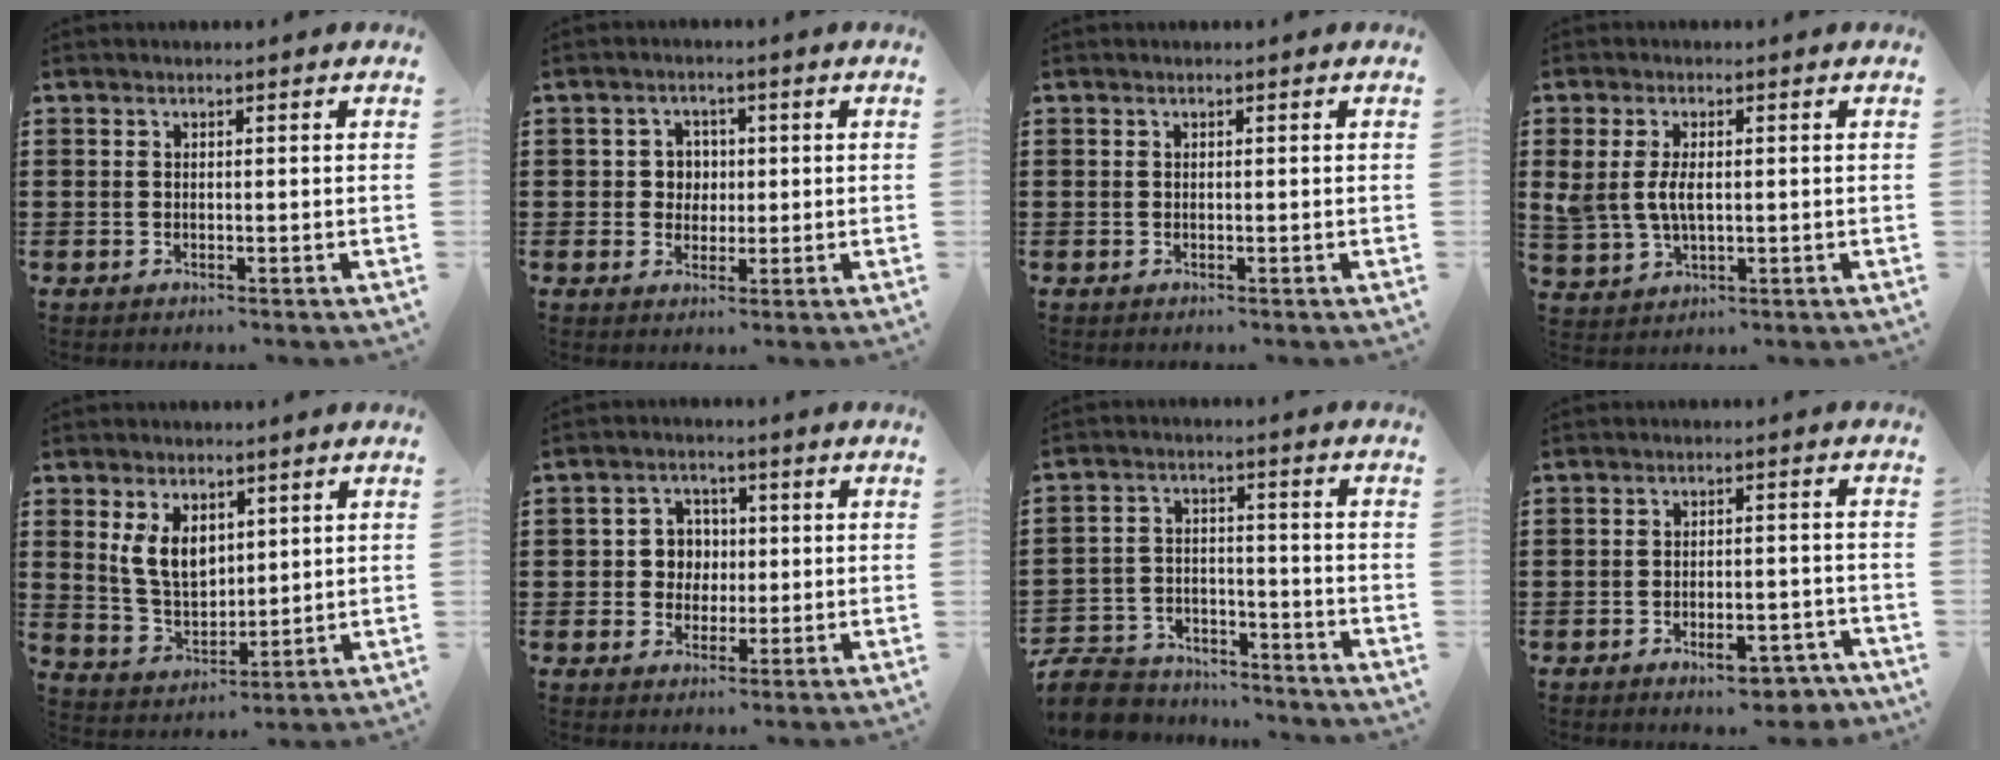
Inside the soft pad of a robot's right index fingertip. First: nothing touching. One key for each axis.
{"total": 3.4, "fx": 0.2, "fy": 3.2, "fz": 1.2, "tx": -0.037, "ty": 0.010, "tz": 0.000}
{"total": 0.0}
{"total": 4.8, "fx": 0.5, "fy": 2.7, "fz": 3.9, "tx": -0.096, "ty": 0.004, "tz": 0.003}
{"total": 6.9, "fx": 2.8, "fy": 4.4, "fz": 4.6, "tx": -0.110, "ty": 0.009, "tz": 0.051}
{"total": 4.6, "fx": 0.2, "fy": 4.4, "fz": 1.4, "tx": -0.047, "ty": 0.015, "tz": -0.001}
{"total": 7.8, "fx": -7.4, "fy": 2.1, "fz": 1.2, "tx": -0.036, "ty": 0.019, "tz": -0.148}
{"total": 5.6, "fx": -4.2, "fy": 1.6, "fz": 3.4, "tx": -0.049, "ty": 0.004, "tz": -0.071}